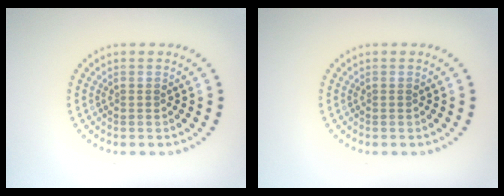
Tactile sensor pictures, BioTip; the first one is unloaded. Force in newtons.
{"total": 0.0}